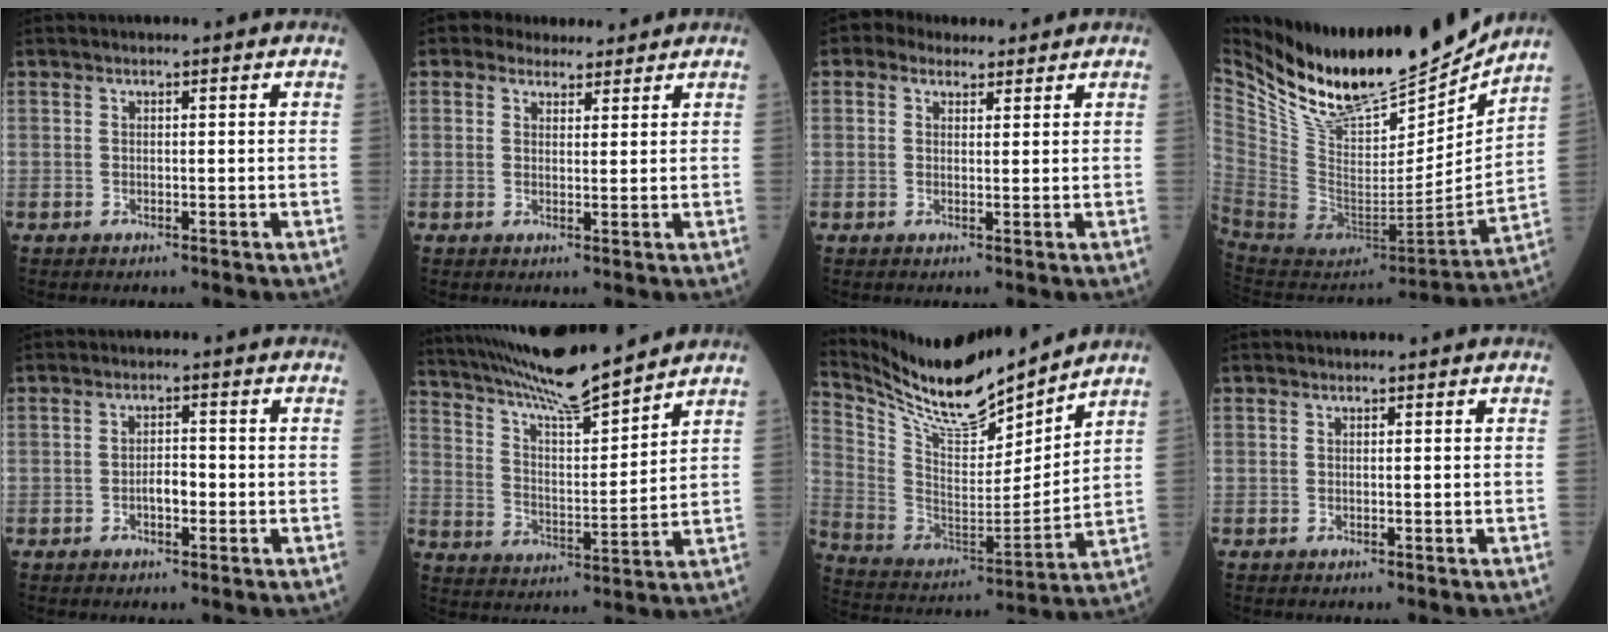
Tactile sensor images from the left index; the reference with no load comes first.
{"total": 4.3, "force": [3.6, 2.3, 0.8], "torque": [-0.006, 0.016, 0.051]}
{"total": 4.0, "force": [2.9, 2.5, 1.3], "torque": [-0.021, 0.026, 0.047]}
{"total": 22.5, "force": [19.6, 5.0, 10.0], "torque": [-0.185, -0.044, 0.340]}
{"total": 2.4, "force": [-0.9, 1.0, 2.0], "torque": [-0.030, 0.006, -0.017]}
{"total": 15.9, "force": [14.2, 0.4, 7.1], "torque": [-0.136, 0.006, 0.247]}
{"total": 16.8, "force": [15.4, 1.9, 6.4], "torque": [-0.140, -0.008, 0.285]}
{"total": 0.0}